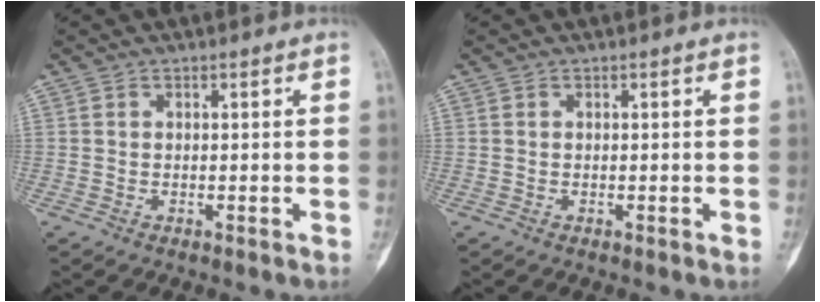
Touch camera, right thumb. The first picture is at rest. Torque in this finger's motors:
{"motor_torque": [0.01, -0.01, 0.08, -0.07, 0.01]}